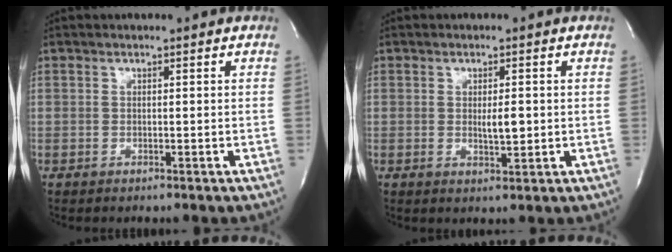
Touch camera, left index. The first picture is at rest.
{"total": 2.9, "force": [0.0, 0.8, 2.8], "torque": [-0.047, -0.004, 0.003]}